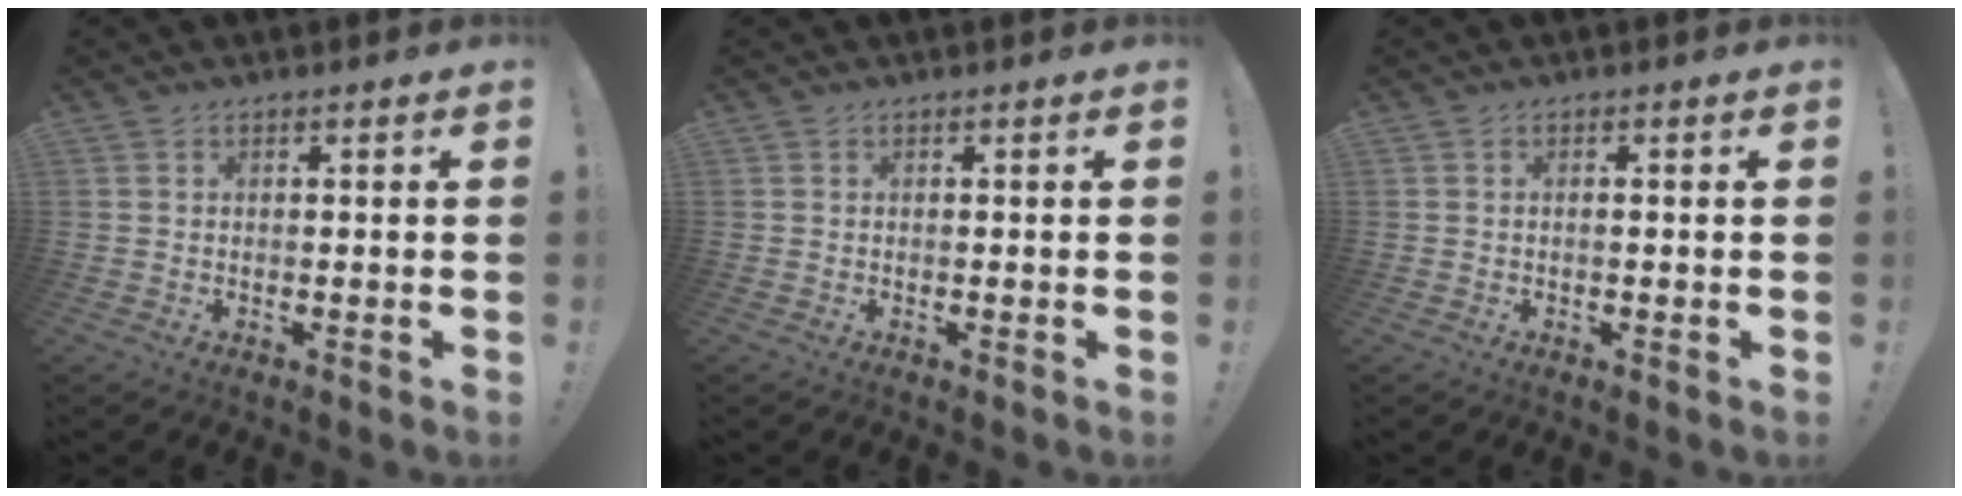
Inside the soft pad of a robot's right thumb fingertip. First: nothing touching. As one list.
[{"total": 0.0}, {"total": 0.7, "force": [-0.4, 0.0, 0.6], "torque": [-0.017, 0.001, -0.006]}]